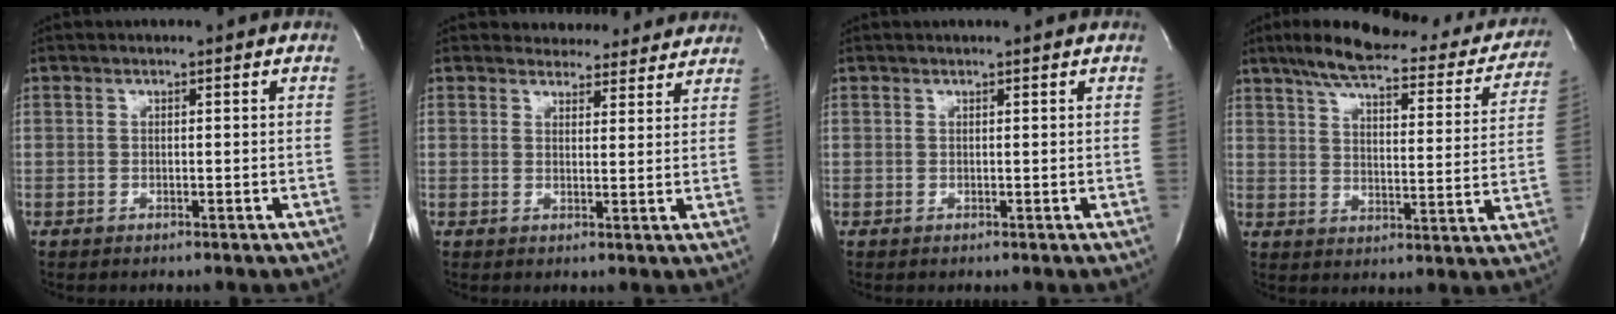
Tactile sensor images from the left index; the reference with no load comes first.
{"total": 7.9, "force": [7.5, 2.5, 0.7], "torque": [0.010, 0.000, 0.077]}
{"total": 1.8, "force": [1.6, 0.0, 0.8], "torque": [-0.008, 0.012, 0.021]}
{"total": 25.0, "force": [20.9, 6.2, 12.2], "torque": [-0.175, -0.004, 0.261]}